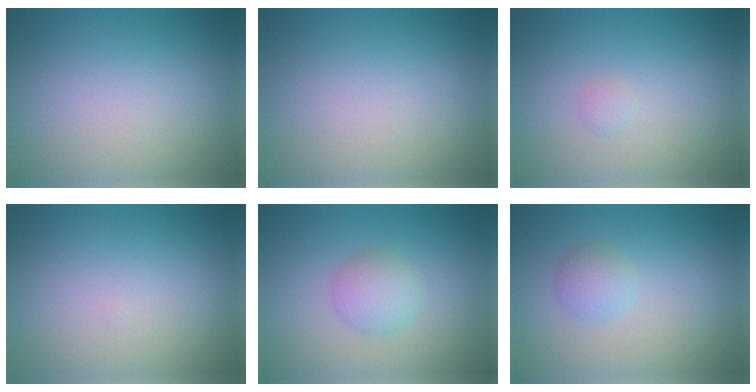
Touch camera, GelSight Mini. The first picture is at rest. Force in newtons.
{"total": 0.0}
{"total": 0.6, "press": 0.6, "slide": 0.0}
{"total": 0.0}
{"total": 2.6, "press": 2.6, "slide": 0.0}
{"total": 1.8, "press": 1.8, "slide": 0.1}